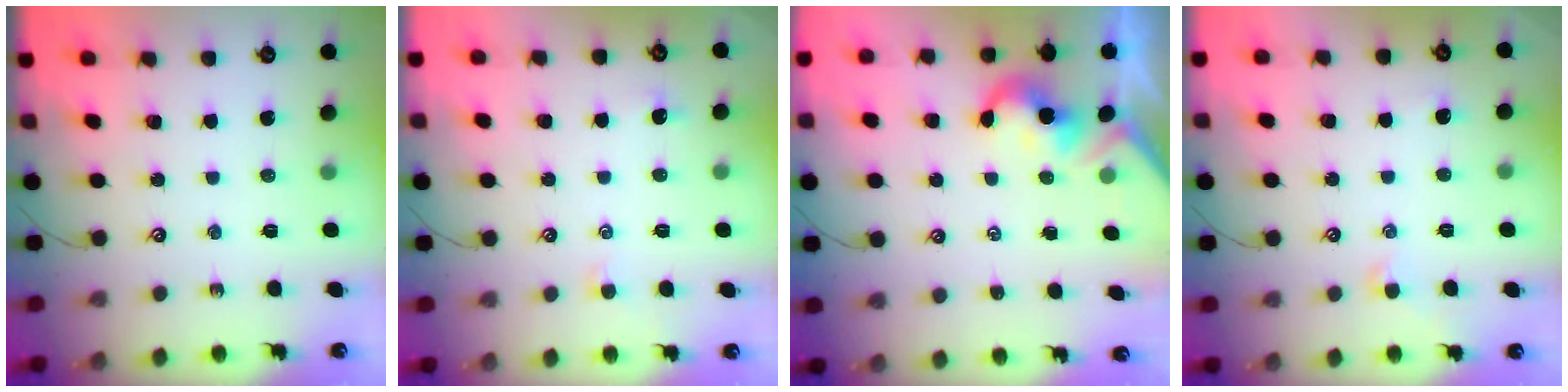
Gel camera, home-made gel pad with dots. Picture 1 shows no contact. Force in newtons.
{"total": 0.6, "press": 0.5, "slide": 0.4}
{"total": 1.9, "press": 1.9, "slide": 0.5}
{"total": 1.0, "press": 0.9, "slide": 0.6}